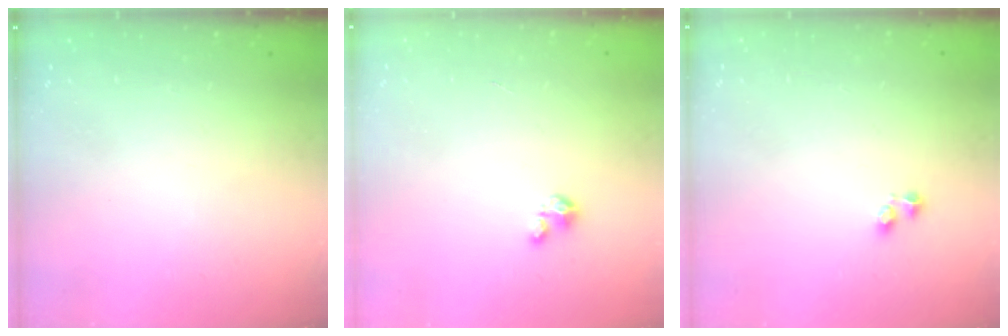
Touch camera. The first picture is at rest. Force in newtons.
{"total": 2.7, "press": 2.7, "slide": 0.2}
{"total": 1.9, "press": 1.9, "slide": 0.5}